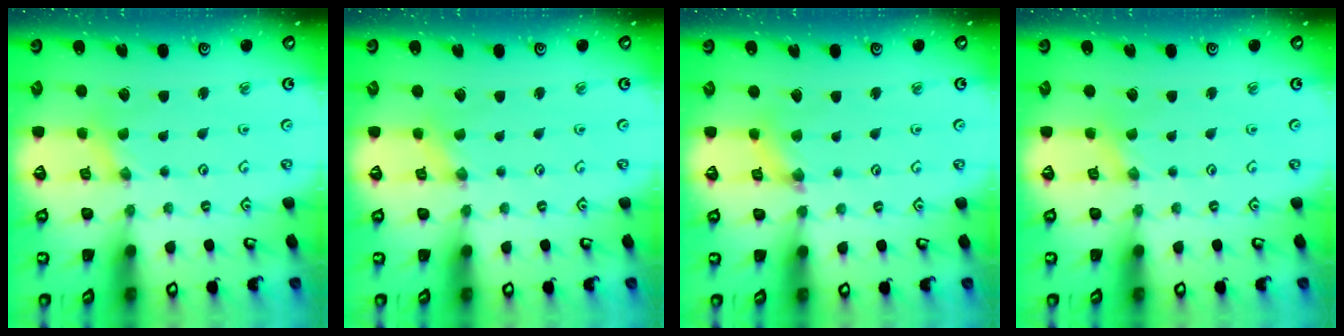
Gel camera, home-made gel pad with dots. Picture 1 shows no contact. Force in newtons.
{"total": 0.0}
{"total": 3.3, "press": 3.3, "slide": 0.3}
{"total": 0.0}